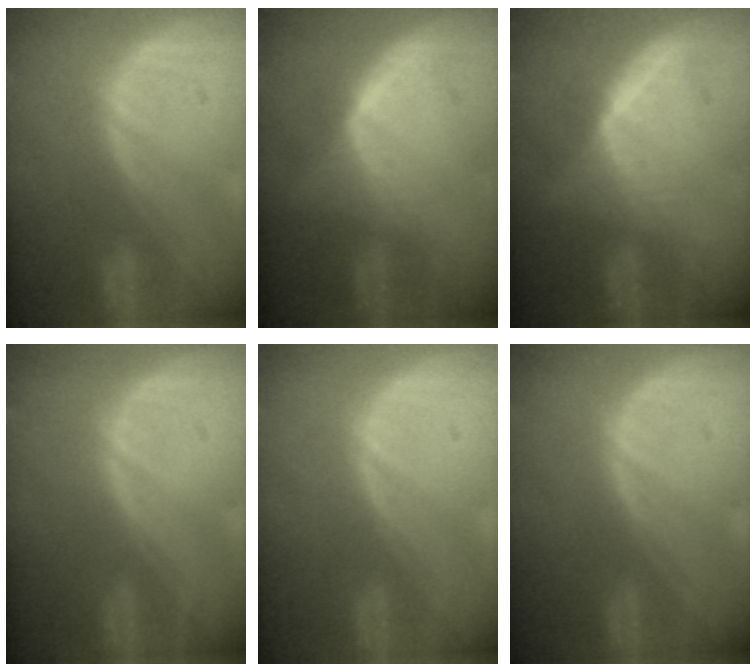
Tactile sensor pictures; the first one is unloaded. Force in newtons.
{"total": 5.8, "press": 5.8, "slide": 0.5}
{"total": 6.7, "press": 6.0, "slide": 3.0}
{"total": 0.0}
{"total": 0.6, "press": 0.1, "slide": 0.6}
{"total": 0.0}